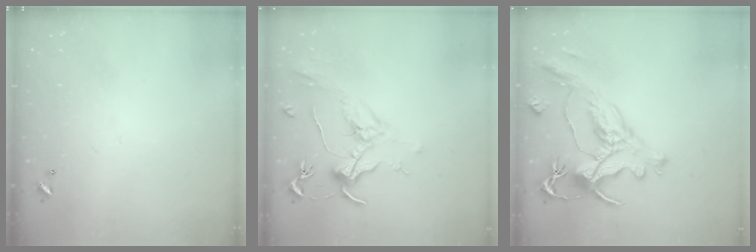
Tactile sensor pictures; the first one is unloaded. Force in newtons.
{"total": 1.9, "press": 1.7, "slide": 0.9}
{"total": 1.6, "press": 1.0, "slide": 1.3}